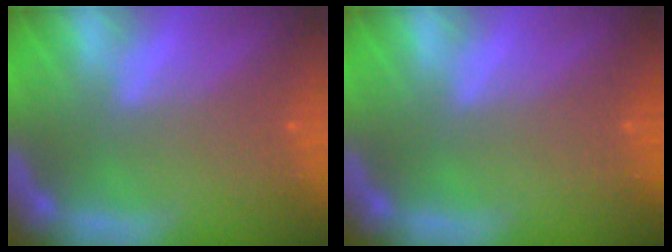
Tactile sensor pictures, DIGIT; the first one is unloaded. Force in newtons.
{"total": 0.0}